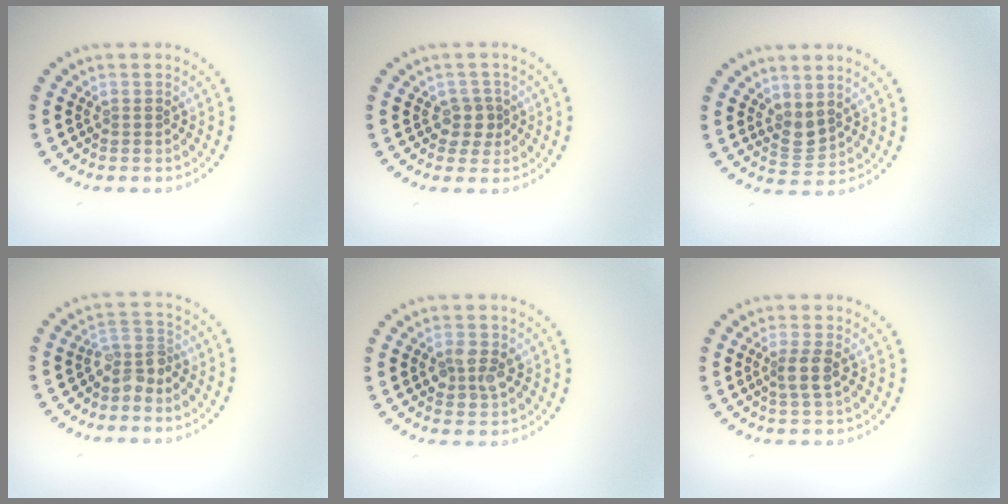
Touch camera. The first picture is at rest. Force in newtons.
{"total": 1.9, "press": 1.6, "slide": 0.9}
{"total": 1.8, "press": 1.5, "slide": 1.0}
{"total": 2.4, "press": 1.9, "slide": 1.4}
{"total": 2.4, "press": 2.4, "slide": 0.1}
{"total": 2.1, "press": 1.7, "slide": 1.2}